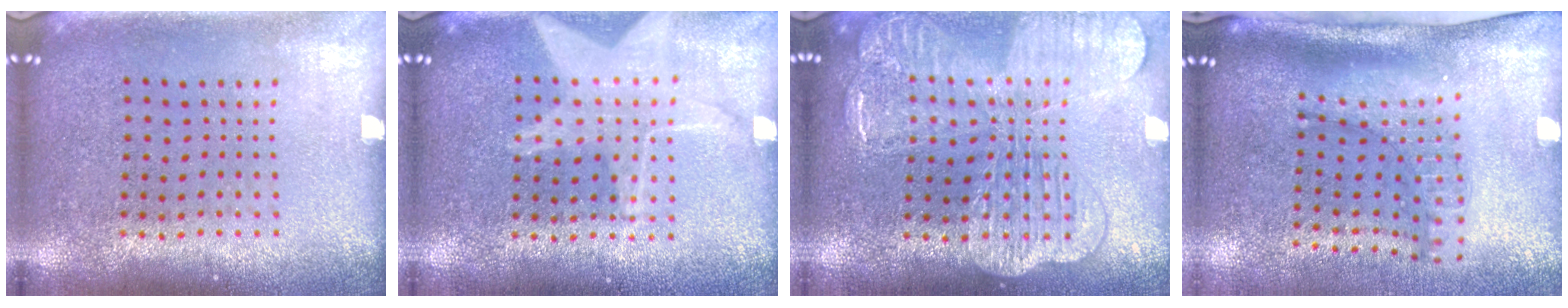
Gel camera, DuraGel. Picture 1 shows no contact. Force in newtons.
{"total": 1.5, "press": 1.5, "slide": 0.2}
{"total": 3.7, "press": 3.6, "slide": 0.5}
{"total": 1.8, "press": 1.4, "slide": 1.1}